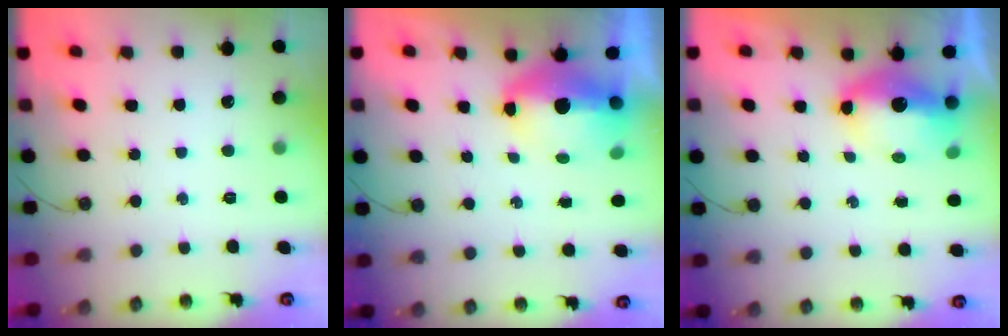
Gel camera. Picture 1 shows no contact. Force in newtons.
{"total": 8.9, "press": 8.8, "slide": 1.1}
{"total": 8.2, "press": 8.2, "slide": 0.4}